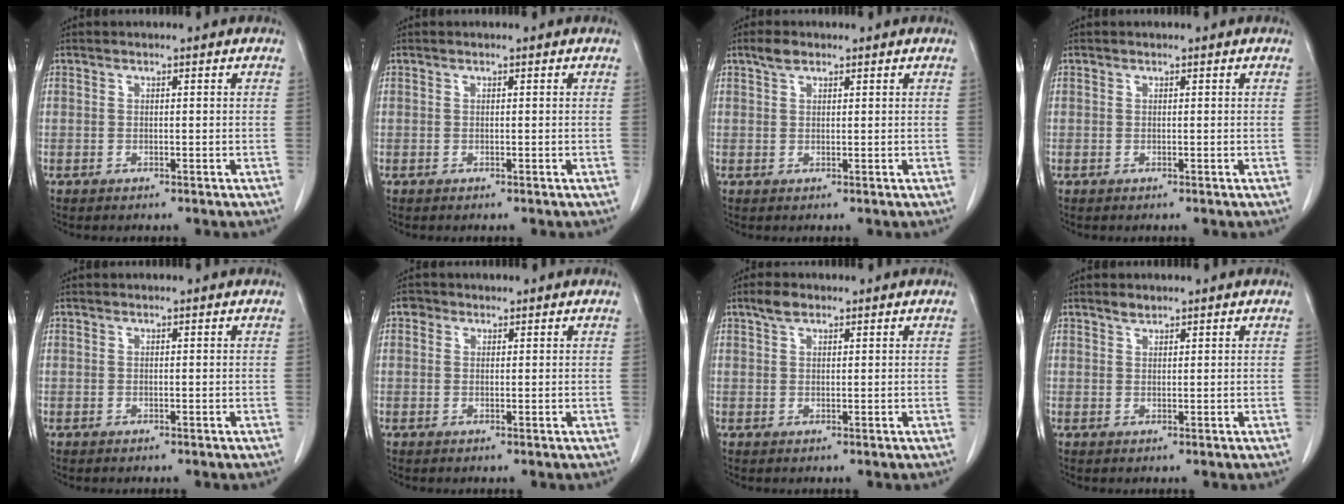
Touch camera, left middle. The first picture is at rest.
{"total": 0.0}
{"total": 1.9, "force": [1.4, 0.9, 1.0], "torque": [-0.024, 0.006, 0.025]}
{"total": 0.0}
{"total": 0.0}
{"total": 1.4, "force": [0.7, 1.1, 0.2], "torque": [0.000, 0.005, 0.008]}
{"total": 2.2, "force": [1.6, 1.0, 1.2], "torque": [-0.028, 0.007, 0.029]}
{"total": 1.1, "force": [1.0, 0.4, 0.2], "torque": [-0.008, -0.002, 0.018]}